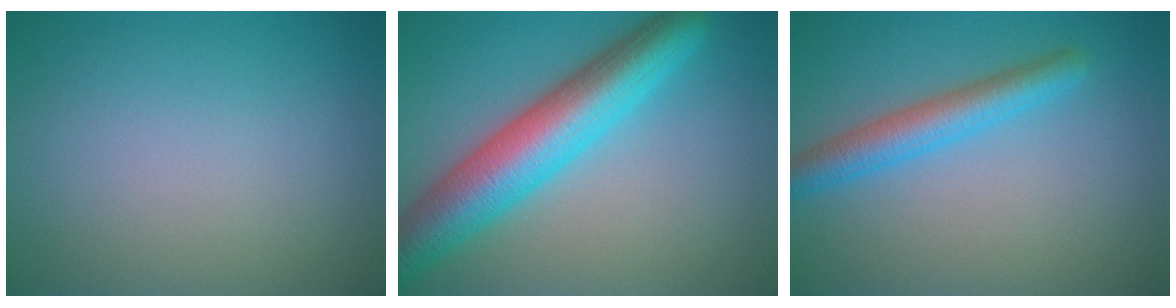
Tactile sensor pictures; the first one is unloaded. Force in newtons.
{"total": 8.6, "press": 8.6, "slide": 0.4}
{"total": 3.6, "press": 3.6, "slide": 0.1}